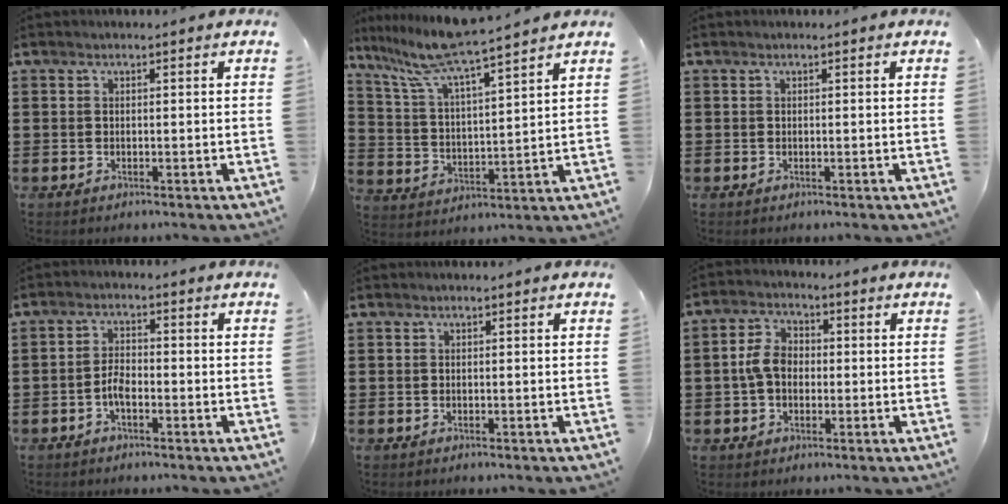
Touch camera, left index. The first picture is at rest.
{"total": 8.5, "force": [7.6, -0.5, 3.8], "torque": [-0.107, -0.049, 0.126]}
{"total": 0.0}
{"total": 3.2, "force": [-1.3, 1.2, 2.7], "torque": [-0.063, -0.001, -0.027]}
{"total": 0.0}
{"total": 5.4, "force": [-0.2, 3.8, 3.8], "torque": [-0.094, 0.008, -0.009]}